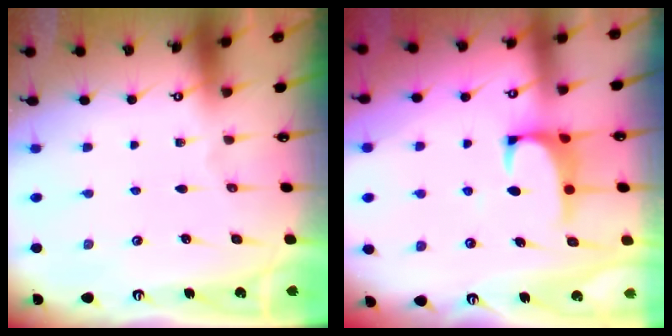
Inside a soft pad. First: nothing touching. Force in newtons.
{"total": 1.3, "press": 1.2, "slide": 0.5}